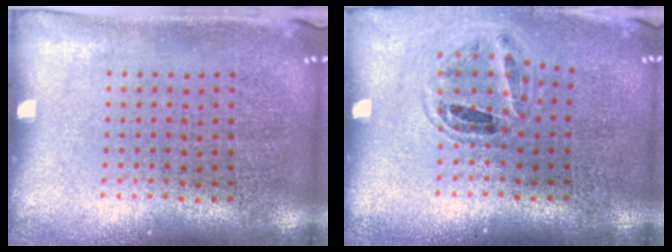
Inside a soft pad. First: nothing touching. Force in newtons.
{"total": 0.9, "press": 0.9, "slide": 0.0}